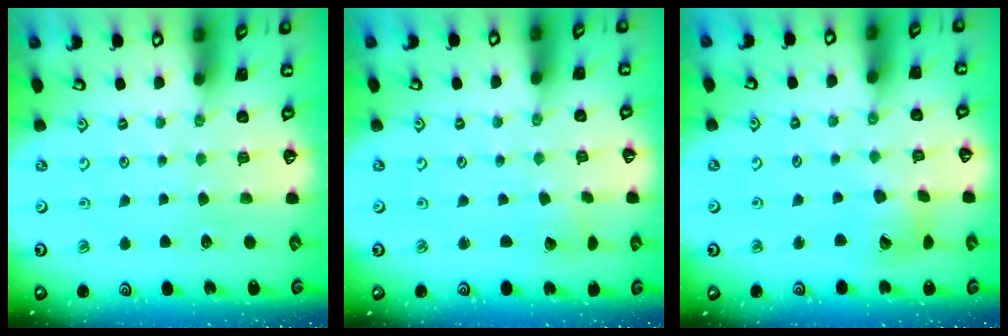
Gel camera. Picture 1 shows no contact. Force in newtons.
{"total": 2.2, "press": 2.2, "slide": 0.1}
{"total": 10.3, "press": 10.2, "slide": 1.4}